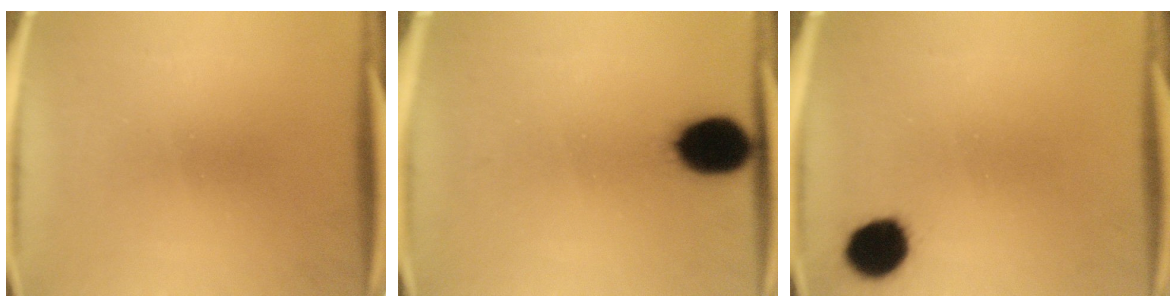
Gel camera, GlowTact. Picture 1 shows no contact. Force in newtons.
{"total": 11.3}
{"total": 8.4}